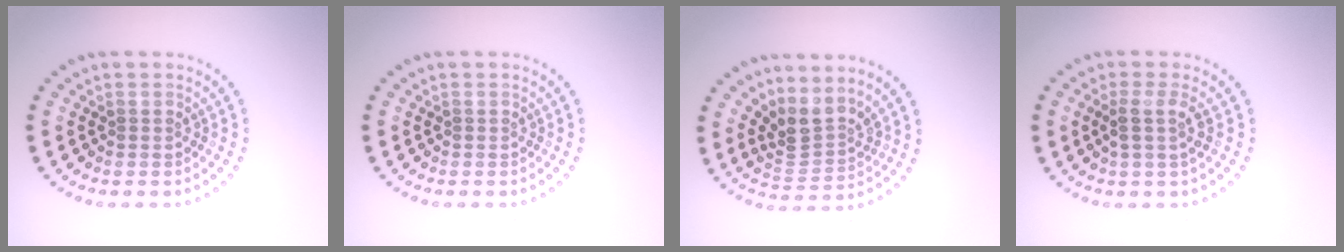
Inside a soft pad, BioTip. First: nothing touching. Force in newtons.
{"total": 0.0}
{"total": 3.2, "press": 2.2, "slide": 2.3}
{"total": 1.9, "press": 1.5, "slide": 1.1}